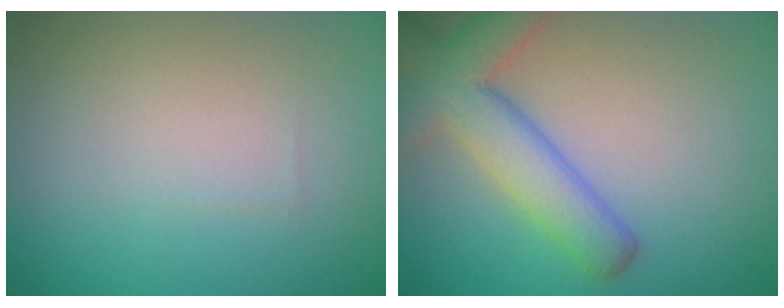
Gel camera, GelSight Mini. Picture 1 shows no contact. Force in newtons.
{"total": 6.2, "press": 6.1, "slide": 0.4}